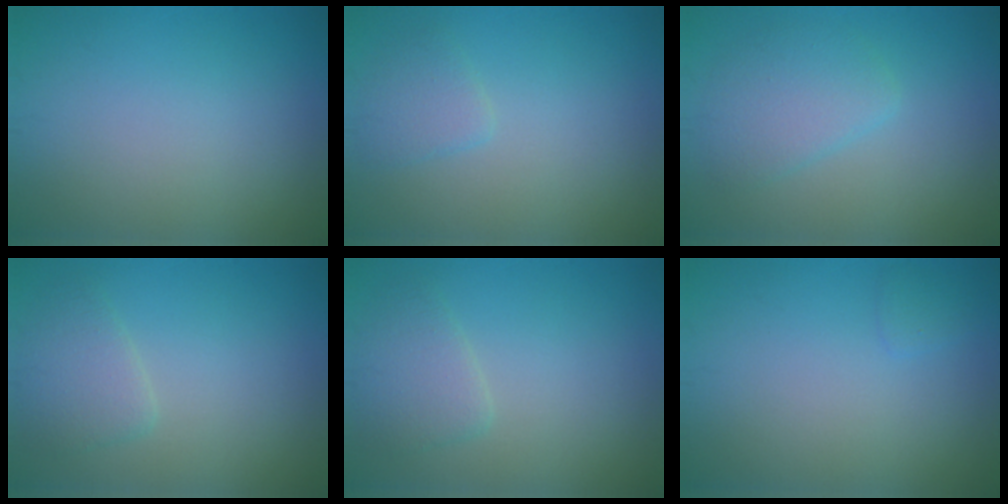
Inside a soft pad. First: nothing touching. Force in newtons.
{"total": 1.7, "press": 1.7, "slide": 0.2}
{"total": 3.0, "press": 3.0, "slide": 0.3}
{"total": 2.5, "press": 2.5, "slide": 0.2}
{"total": 2.5, "press": 2.5, "slide": 0.2}
{"total": 0.7, "press": 0.7, "slide": 0.1}